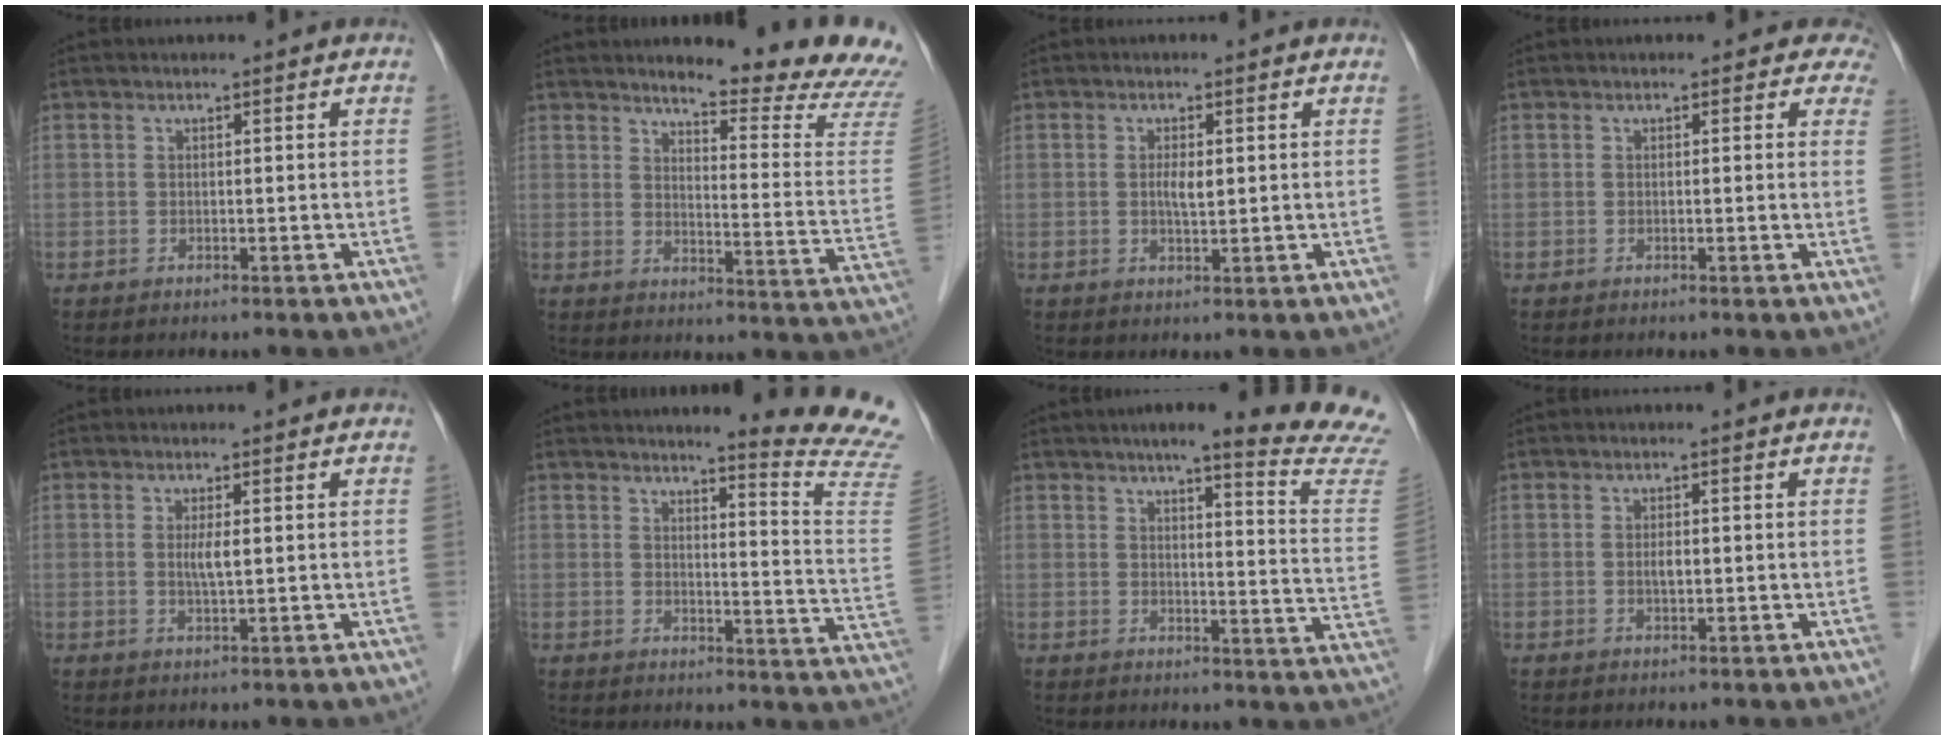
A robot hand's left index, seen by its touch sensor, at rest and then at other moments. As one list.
[{"total": 16.5, "force": [15.3, 0.3, 6.0], "torque": [-0.074, -0.108, 0.169]}, {"total": 2.3, "force": [0.2, 0.7, 2.2], "torque": [-0.043, -0.001, 0.005]}, {"total": 2.8, "force": [2.1, 1.7, 0.7], "torque": [0.019, -0.004, -0.003]}, {"total": 2.2, "force": [0.2, 0.2, 2.2], "torque": [-0.044, -0.002, 0.005]}, {"total": 13.8, "force": [13.1, -2.2, 3.7], "torque": [-0.045, -0.128, 0.131]}, {"total": 18.7, "force": [16.9, -0.3, 8.0], "torque": [-0.095, -0.077, 0.184]}, {"total": 1.3, "force": [-0.2, 0.5, 1.2], "torque": [-0.023, 0.001, -0.001]}]